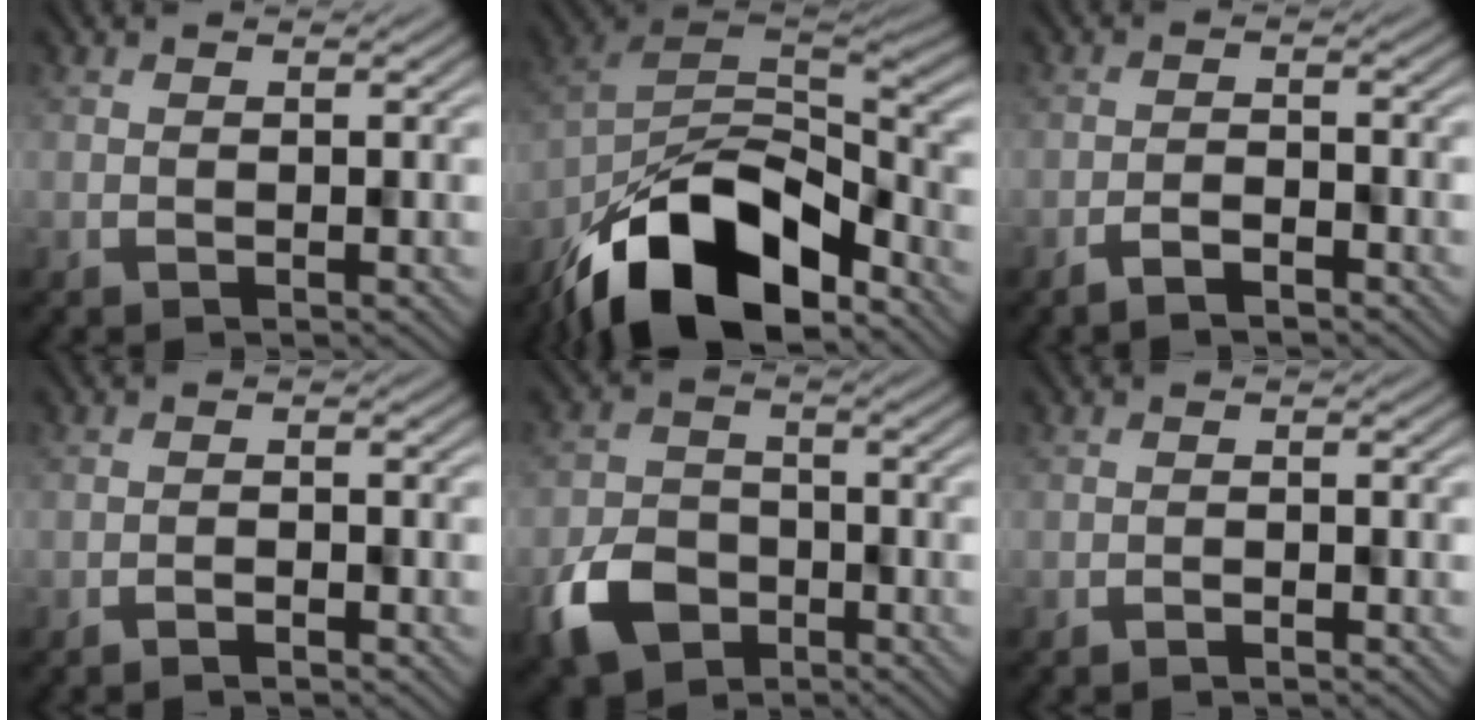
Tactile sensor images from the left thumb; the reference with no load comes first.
{"total": 16.0, "force": [-10.9, 7.2, 9.3], "torque": [-0.190, -0.030, -0.184]}
{"total": 2.4, "force": [-2.3, 0.4, 0.7], "torque": [-0.014, 0.001, -0.036]}
{"total": 1.3, "force": [-1.3, 0.1, 0.0], "torque": [-0.001, -0.001, -0.018]}
{"total": 6.6, "force": [-4.2, 4.5, 2.3], "torque": [-0.057, -0.013, -0.079]}
{"total": 1.0, "force": [-1.0, 0.1, -0.1], "torque": [0.001, -0.001, -0.013]}